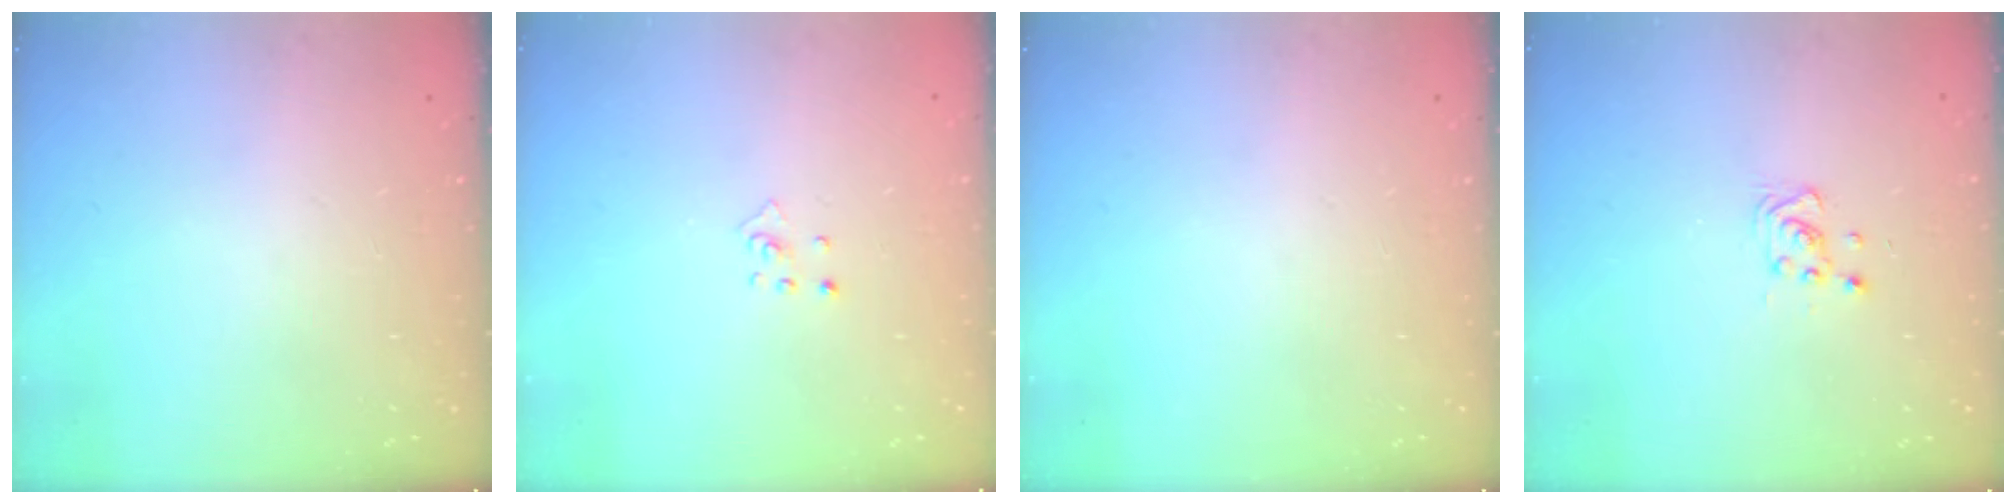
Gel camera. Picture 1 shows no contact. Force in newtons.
{"total": 2.9, "press": 2.9, "slide": 0.3}
{"total": 0.0}
{"total": 4.4, "press": 4.2, "slide": 1.1}